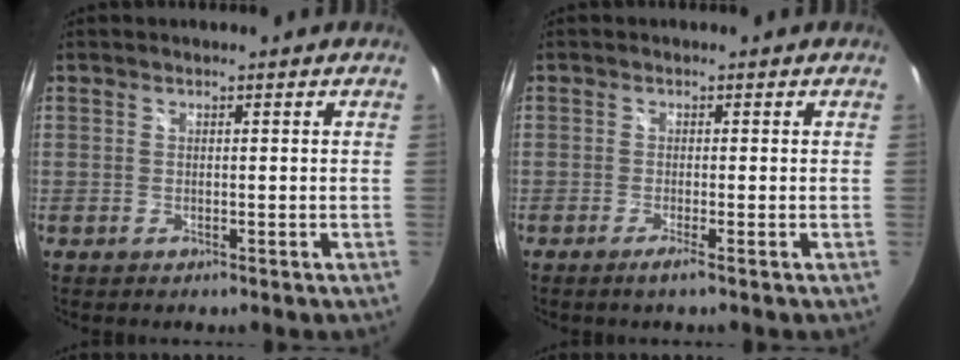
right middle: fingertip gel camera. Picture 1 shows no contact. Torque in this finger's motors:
{"motor_torque": [0.83, -0.76, 0.05, 0.03]}